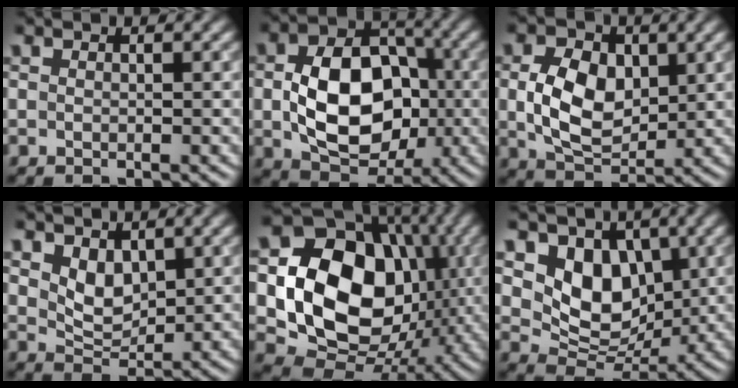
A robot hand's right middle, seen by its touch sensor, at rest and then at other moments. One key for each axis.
{"total": 9.6, "fx": -0.6, "fy": 6.7, "fz": 6.8, "tx": -0.122, "ty": -0.001, "tz": -0.005}
{"total": 6.1, "fx": 0.7, "fy": 4.2, "fz": 4.3, "tx": -0.086, "ty": -0.003, "tz": 0.015}
{"total": 2.9, "fx": 1.4, "fy": 1.8, "fz": 1.7, "tx": -0.038, "ty": -0.009, "tz": 0.031}
{"total": 15.2, "fx": 0.8, "fy": 12.2, "fz": 9.1, "tx": -0.161, "ty": -0.019, "tz": 0.012}
{"total": 6.7, "fx": 2.0, "fy": 4.9, "fz": 4.1, "tx": -0.066, "ty": -0.018, "tz": 0.031}